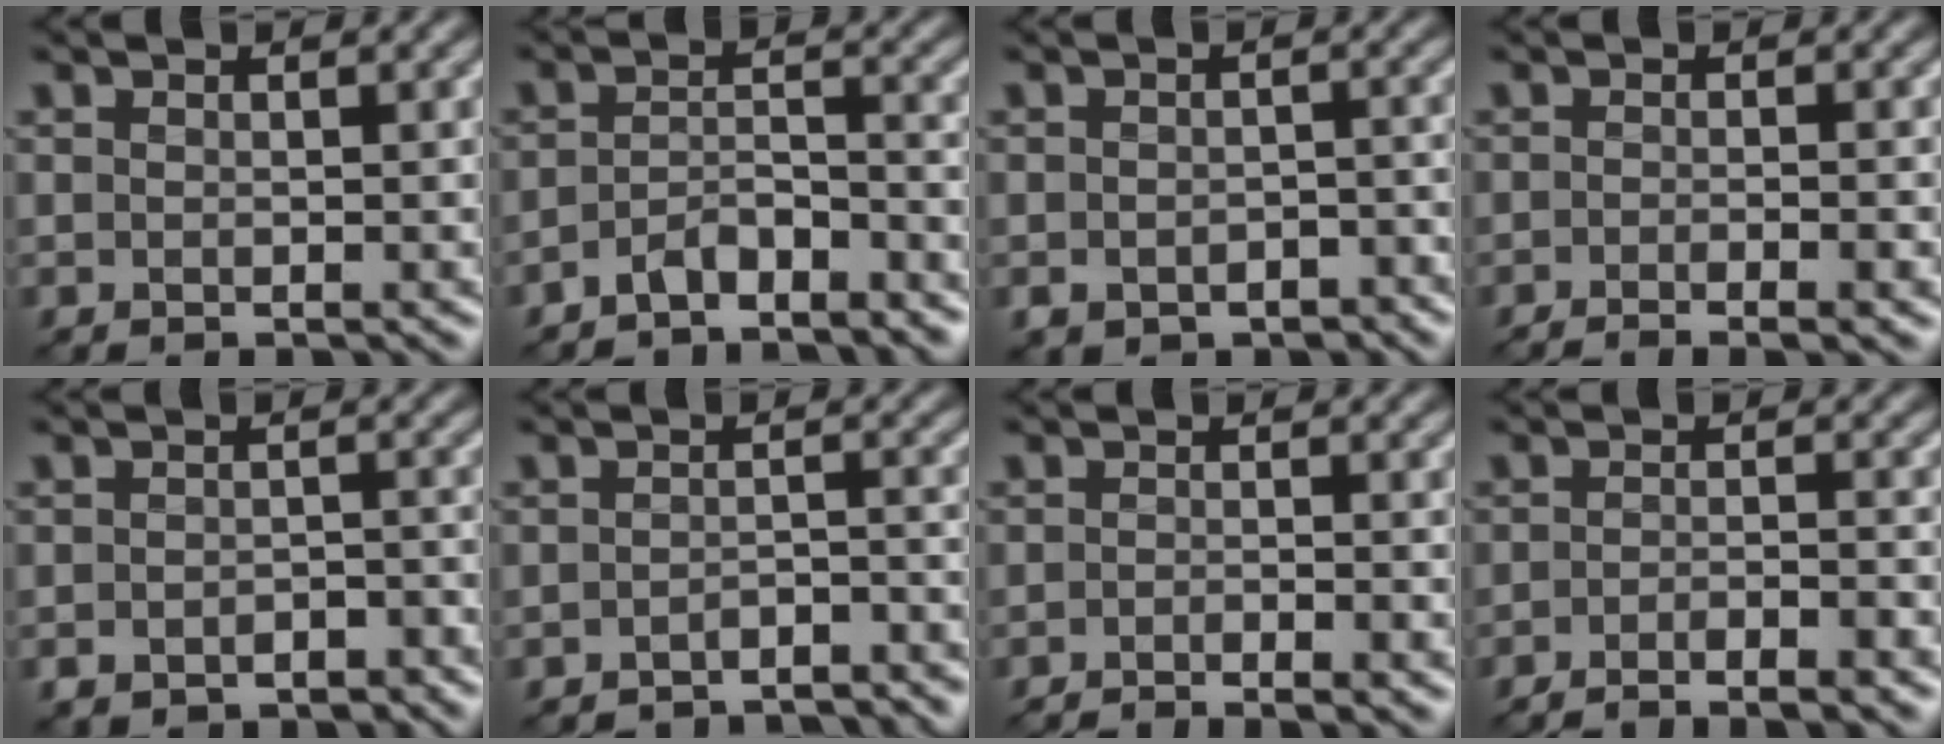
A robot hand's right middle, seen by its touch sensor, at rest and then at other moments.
{"total": 3.0, "force": [-2.7, 0.5, 1.0], "torque": [-0.026, 0.008, -0.058]}
{"total": 3.2, "force": [-2.1, 2.0, 1.3], "torque": [-0.014, 0.005, -0.029]}
{"total": 3.2, "force": [-1.9, 0.6, 2.5], "torque": [-0.035, -0.002, -0.026]}
{"total": 2.8, "force": [-2.1, 1.5, 1.1], "torque": [-0.016, -0.001, -0.036]}
{"total": 4.8, "force": [-4.7, 0.7, 0.7], "torque": [-0.014, -0.008, -0.066]}
{"total": 2.6, "force": [-2.0, 0.0, 1.6], "torque": [-0.029, 0.000, -0.036]}
{"total": 3.9, "force": [-2.9, 0.4, 2.6], "torque": [-0.042, 0.006, -0.047]}